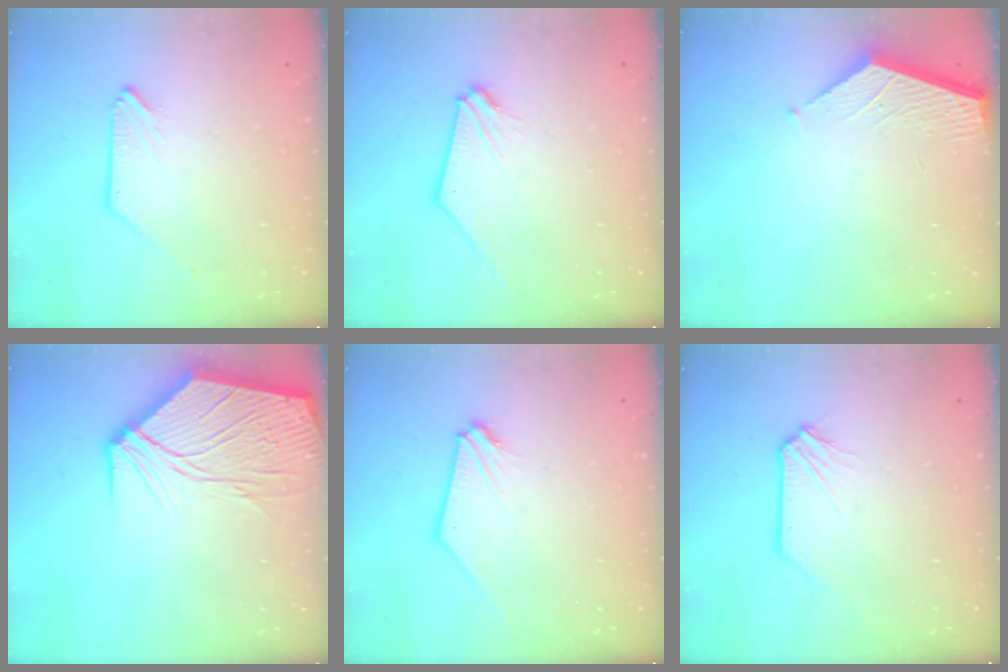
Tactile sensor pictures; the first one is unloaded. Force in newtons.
{"total": 0.9, "press": 0.8, "slide": 0.2}
{"total": 2.2, "press": 2.2, "slide": 0.2}
{"total": 16.7, "press": 16.5, "slide": 2.8}
{"total": 0.6, "press": 0.6, "slide": 0.2}
{"total": 0.5, "press": 0.5, "slide": 0.1}